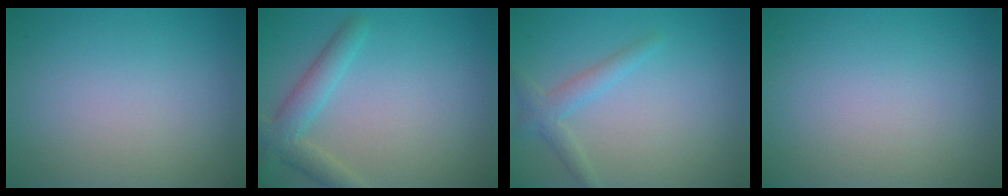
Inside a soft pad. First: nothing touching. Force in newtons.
{"total": 3.4, "press": 3.4, "slide": 0.2}
{"total": 2.1, "press": 2.1, "slide": 0.1}
{"total": 0.0}